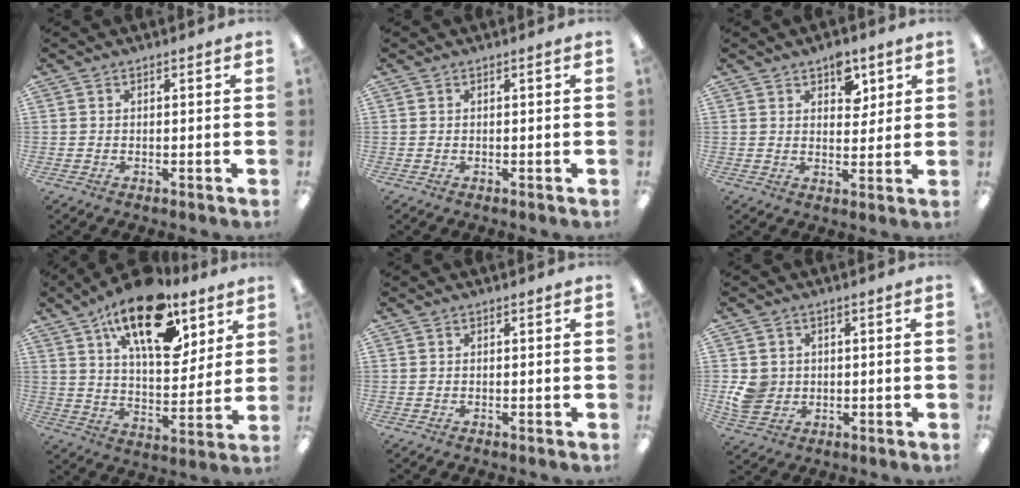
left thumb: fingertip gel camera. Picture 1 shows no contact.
{"total": 0.0}
{"total": 6.8, "force": [4.1, 4.1, 3.5], "torque": [-0.032, -0.013, 0.066]}
{"total": 20.6, "force": [12.5, 9.5, 13.4], "torque": [-0.209, -0.057, 0.209]}
{"total": 0.0}
{"total": 6.1, "force": [0.0, 5.7, 2.3], "torque": [-0.045, 0.006, 0.003]}